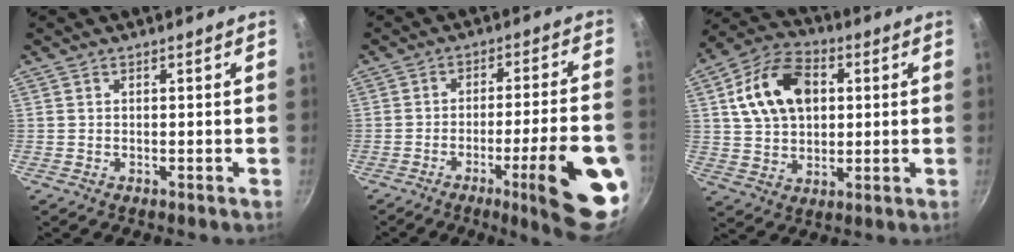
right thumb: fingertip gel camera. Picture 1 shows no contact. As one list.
[{"total": 16.8, "force": [-6.4, 2.3, 15.4], "torque": [-0.202, 0.024, -0.086]}, {"total": 15.2, "force": [3.6, 10.5, 10.4], "torque": [-0.164, 0.010, 0.053]}]